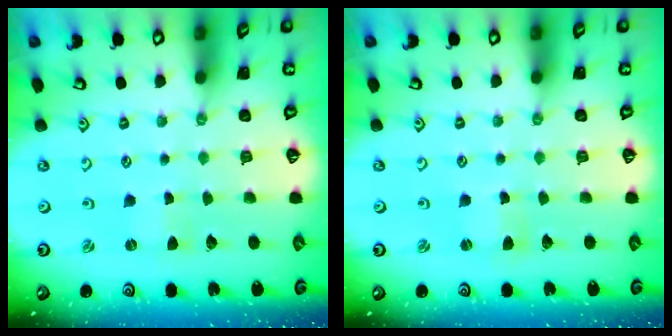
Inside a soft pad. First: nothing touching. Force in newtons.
{"total": 0.7, "press": 0.7, "slide": 0.2}